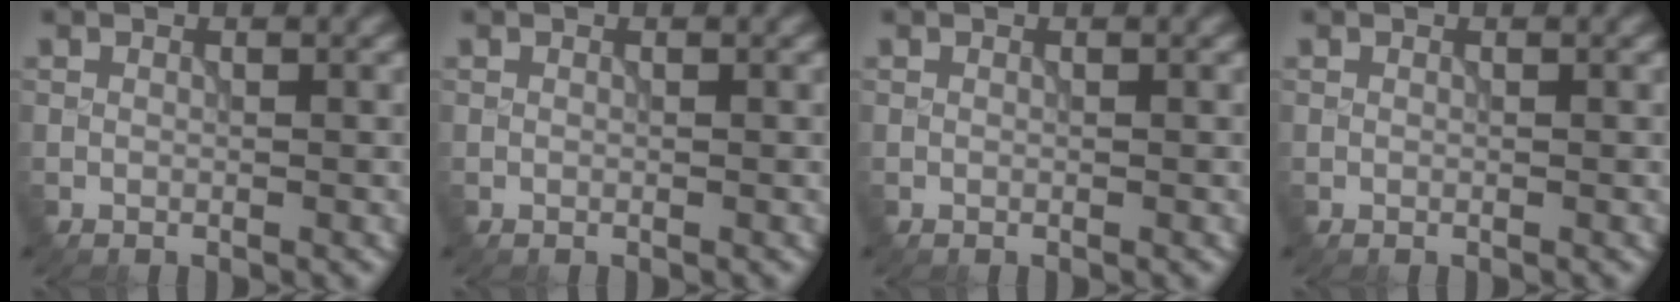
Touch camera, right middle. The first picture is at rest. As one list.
[{"total": 0.0}, {"total": 0.0}, {"total": 0.0}]